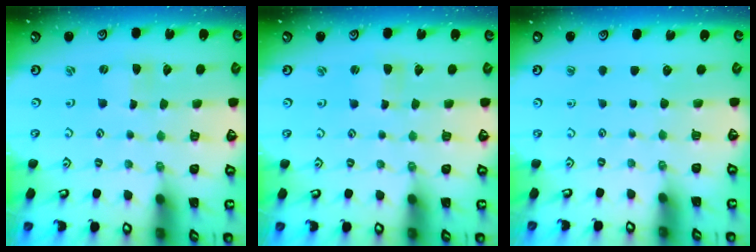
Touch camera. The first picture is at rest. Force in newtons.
{"total": 1.3, "press": 1.2, "slide": 0.2}
{"total": 0.0}